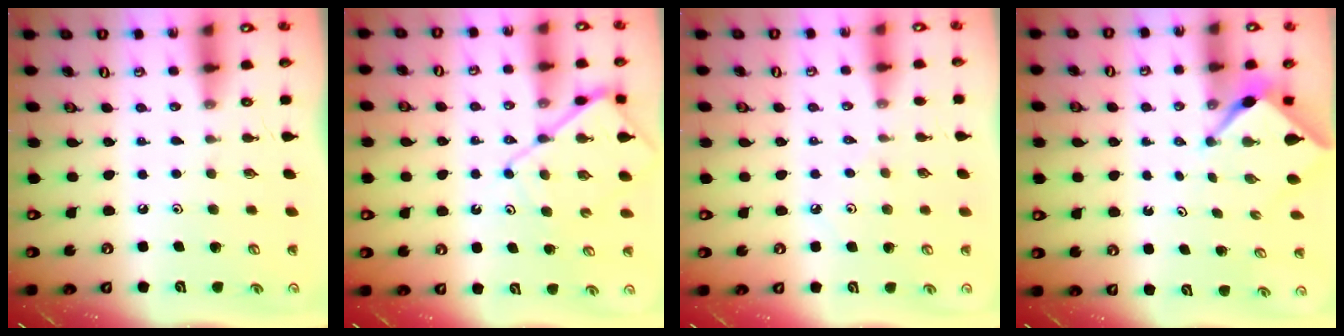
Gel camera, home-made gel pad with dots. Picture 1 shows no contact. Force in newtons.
{"total": 10.2, "press": 10.2, "slide": 1.2}
{"total": 4.1, "press": 4.0, "slide": 0.7}
{"total": 2.2, "press": 2.2, "slide": 0.1}